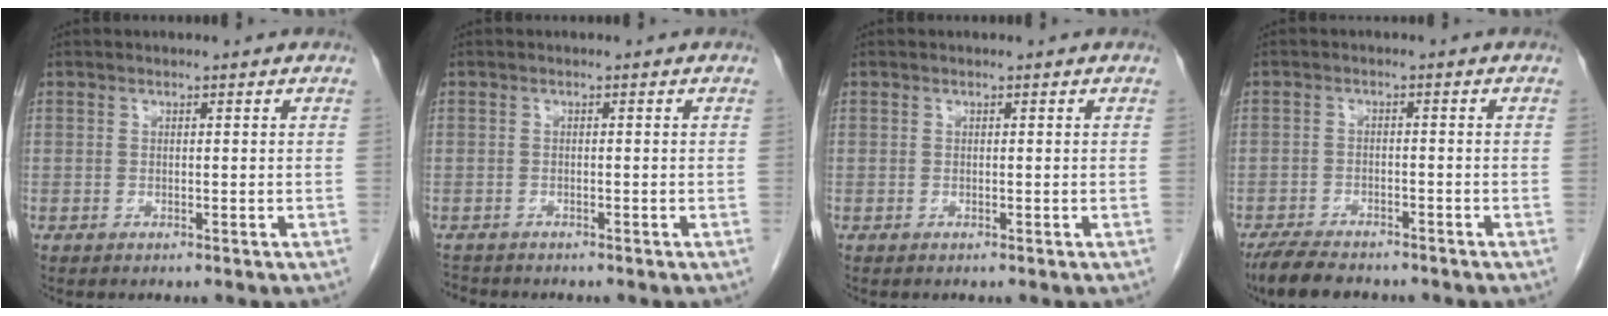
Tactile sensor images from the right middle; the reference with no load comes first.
{"total": 1.7, "force": [-1.7, 0.4, -0.1], "torque": [-0.002, -0.007, -0.029]}
{"total": 0.0}
{"total": 6.9, "force": [-5.9, 2.1, 2.9], "torque": [-0.051, -0.014, -0.097]}